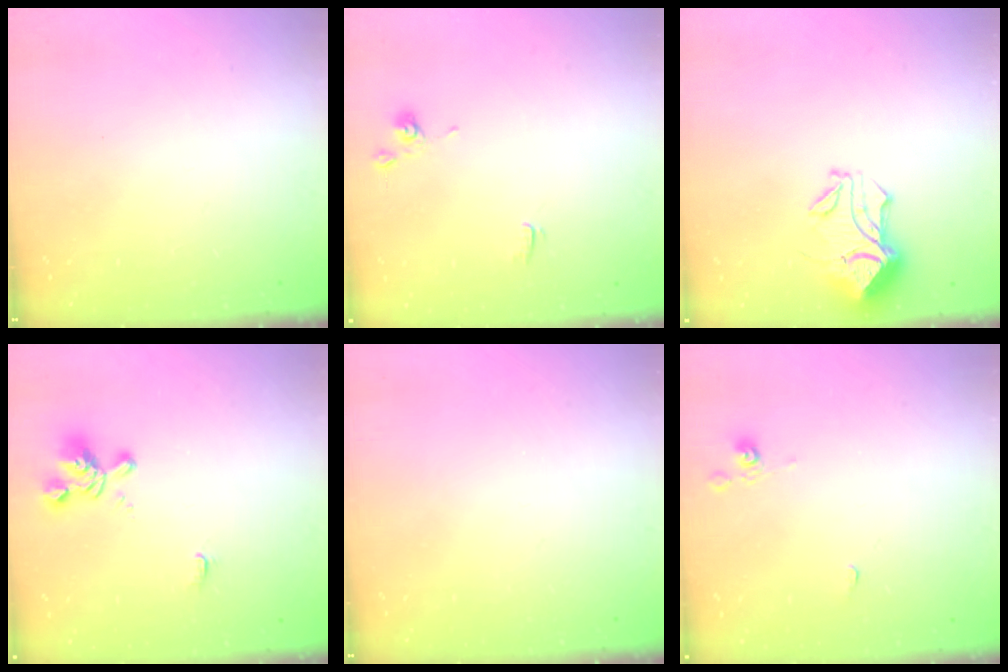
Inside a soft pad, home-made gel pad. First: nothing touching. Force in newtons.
{"total": 0.6, "press": 0.5, "slide": 0.3}
{"total": 8.5, "press": 8.3, "slide": 1.4}
{"total": 1.1, "press": 0.4, "slide": 1.0}
{"total": 0.0}
{"total": 2.9, "press": 2.9, "slide": 0.6}